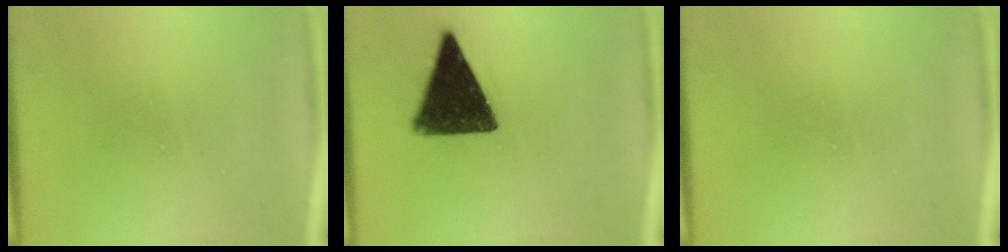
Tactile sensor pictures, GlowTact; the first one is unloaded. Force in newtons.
{"total": 12.9}
{"total": 0.0}